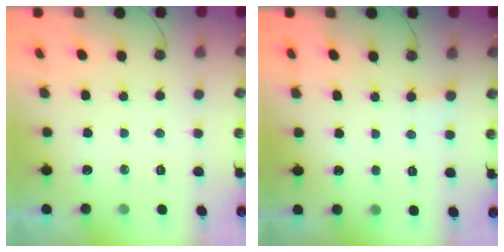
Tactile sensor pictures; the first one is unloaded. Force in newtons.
{"total": 1.7, "press": 1.7, "slide": 0.1}